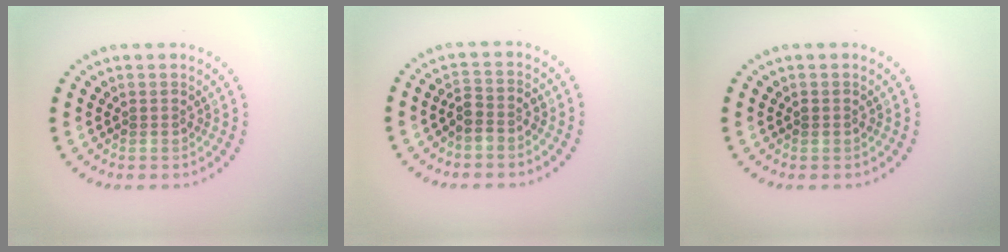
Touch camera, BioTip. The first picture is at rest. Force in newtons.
{"total": 1.9, "press": 1.6, "slide": 1.0}
{"total": 0.6, "press": 0.6, "slide": 0.2}